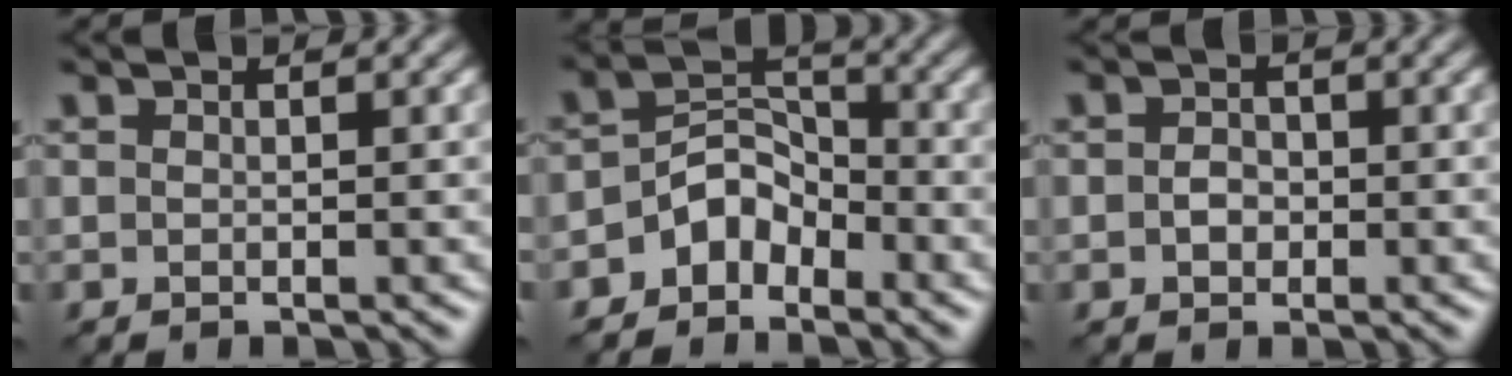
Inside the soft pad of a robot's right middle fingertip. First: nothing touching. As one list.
[{"total": 3.7, "force": [-2.5, 2.3, 1.5], "torque": [-0.020, 0.011, -0.051]}, {"total": 1.3, "force": [-0.3, 1.0, 0.7], "torque": [-0.013, 0.000, -0.008]}]